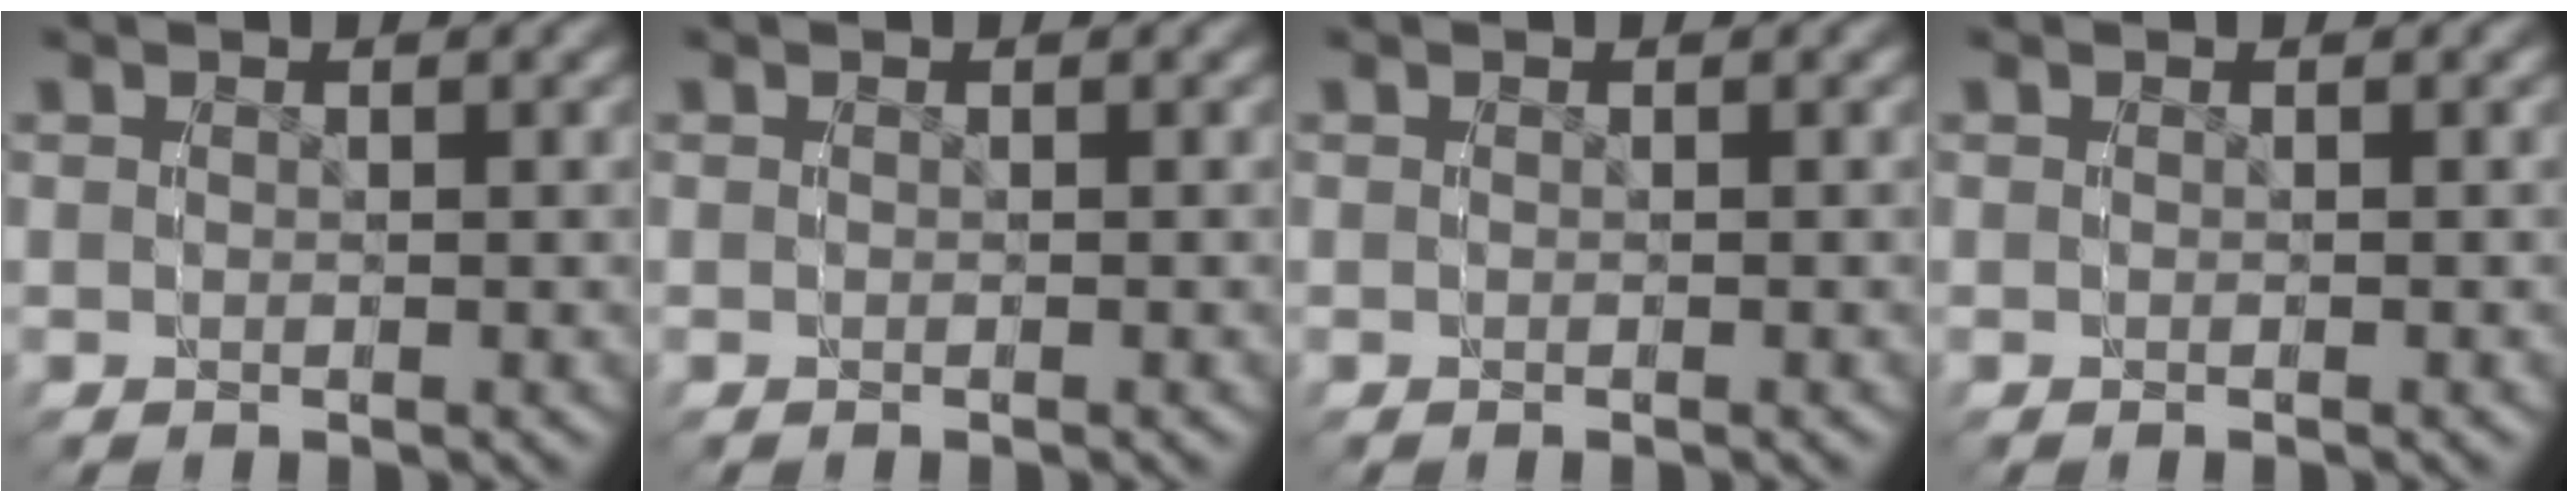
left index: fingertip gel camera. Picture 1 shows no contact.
{"total": 0.0}
{"total": 0.0}
{"total": 0.0}